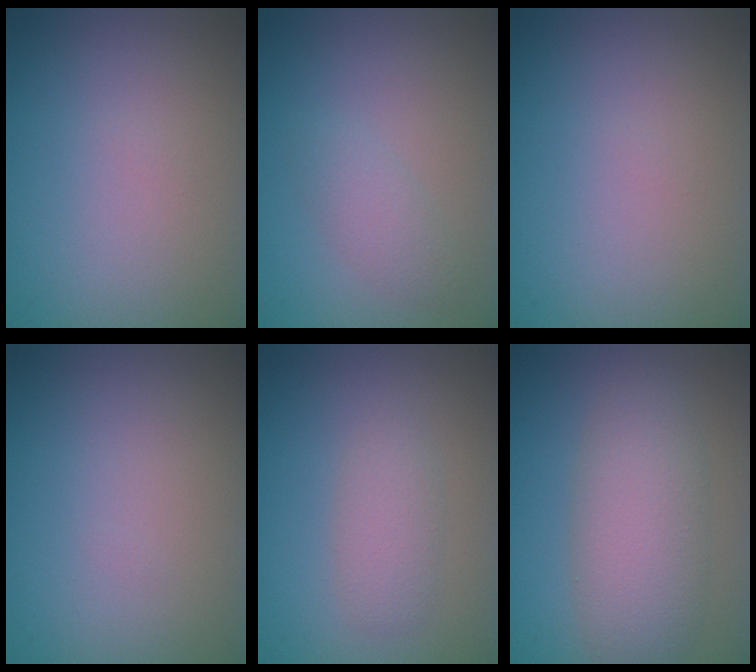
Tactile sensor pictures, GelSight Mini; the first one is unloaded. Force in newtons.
{"total": 1.8, "press": 1.8, "slide": 0.1}
{"total": 0.0}
{"total": 0.0}
{"total": 2.1, "press": 2.1, "slide": 0.0}
{"total": 5.2, "press": 5.2, "slide": 0.1}